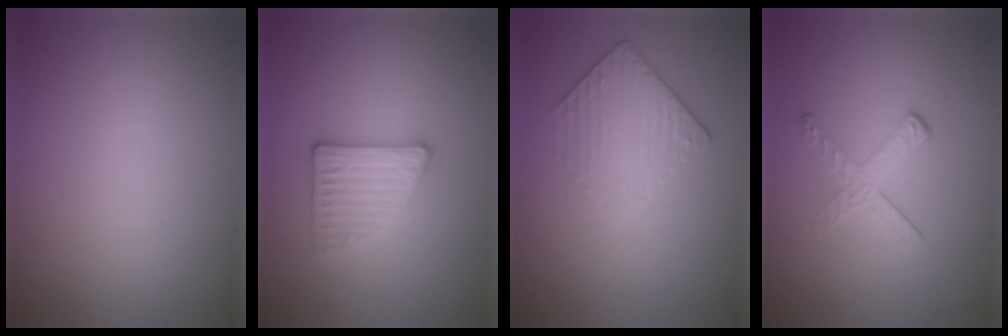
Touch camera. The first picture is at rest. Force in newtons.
{"total": 2.9, "press": 2.8, "slide": 0.7}
{"total": 3.3, "press": 2.8, "slide": 1.8}
{"total": 2.1, "press": 1.4, "slide": 1.6}